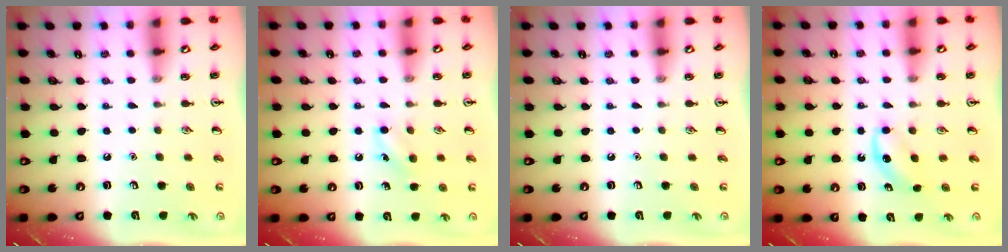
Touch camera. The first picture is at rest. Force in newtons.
{"total": 6.0, "press": 5.7, "slide": 1.7}
{"total": 0.0}
{"total": 4.5, "press": 4.2, "slide": 1.4}